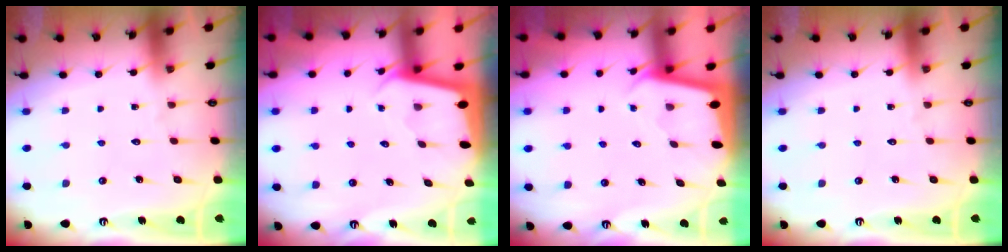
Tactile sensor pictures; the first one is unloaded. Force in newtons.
{"total": 1.9, "press": 1.9, "slide": 0.1}
{"total": 2.0, "press": 2.0, "slide": 0.1}
{"total": 0.0}